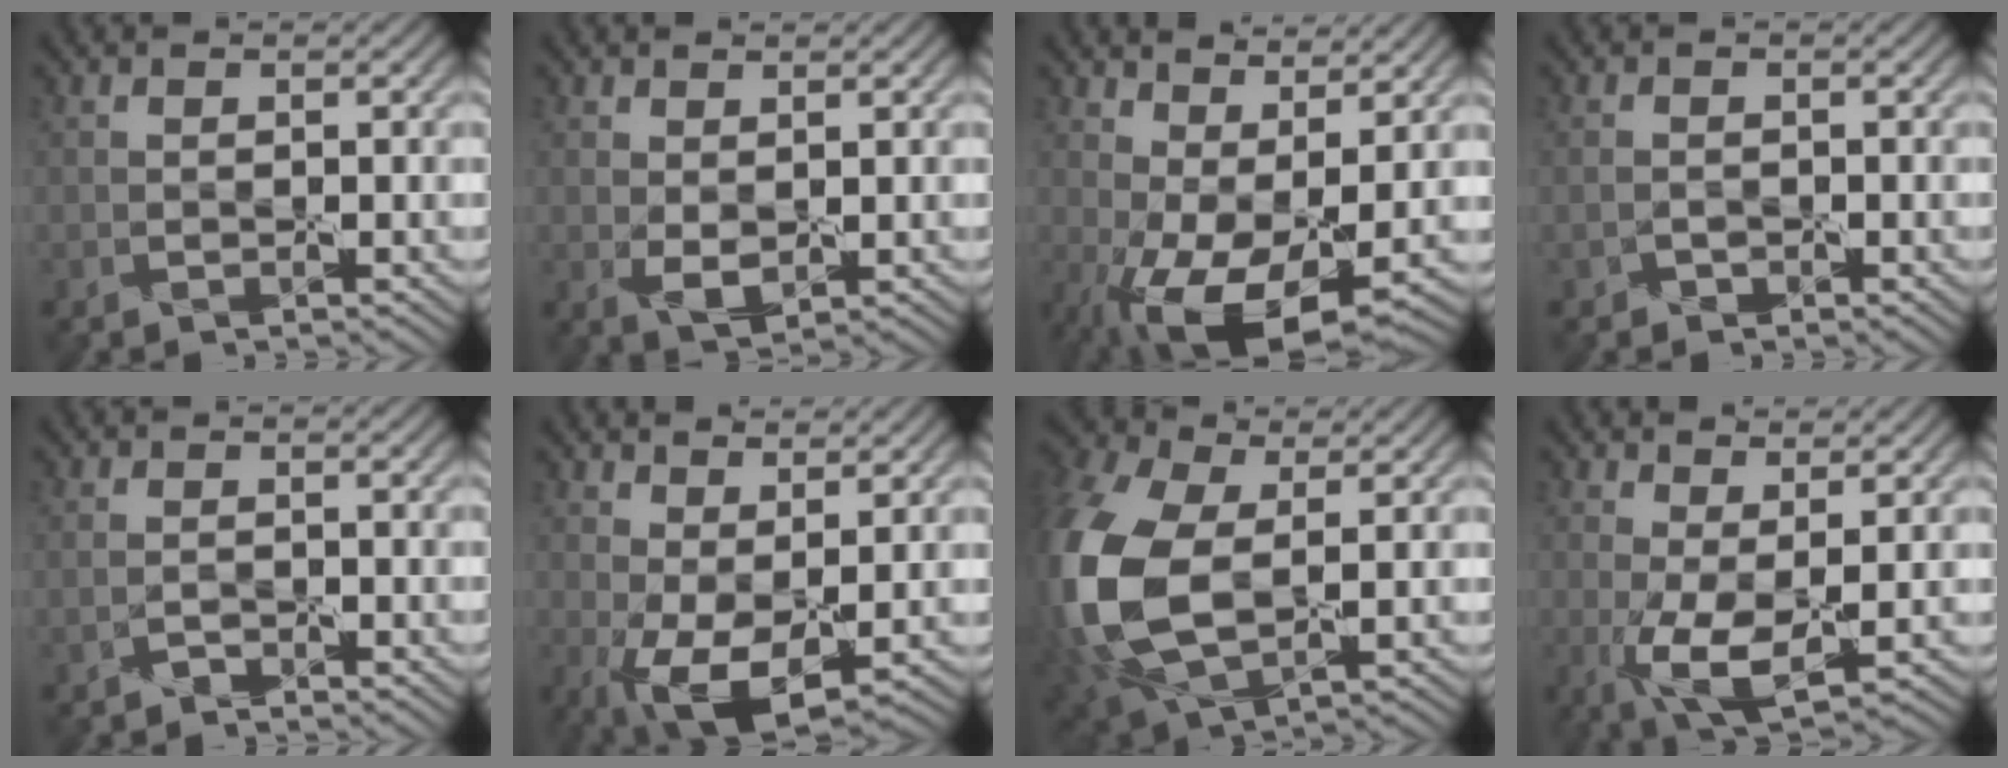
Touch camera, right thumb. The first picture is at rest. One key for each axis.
{"total": 2.3, "fx": 0.5, "fy": 1.3, "fz": 1.8, "tx": -0.043, "ty": -0.008, "tz": 0.016}
{"total": 11.9, "fx": -1.4, "fy": 5.5, "fz": 10.4, "tx": -0.200, "ty": -0.016, "tz": -0.014}
{"total": 1.0, "fx": -0.5, "fy": 0.8, "fz": 0.4, "tx": -0.008, "ty": -0.002, "tz": -0.010}
{"total": 1.3, "fx": -1.1, "fy": 0.5, "fz": 0.5, "tx": -0.013, "ty": 0.001, "tz": -0.024}
{"total": 7.8, "fx": 0.0, "fy": 3.7, "fz": 6.9, "tx": -0.145, "ty": -0.010, "tz": 0.002}
{"total": 16.8, "fx": 0.2, "fy": 10.7, "fz": 12.9, "tx": -0.355, "ty": -0.026, "tz": 0.010}
{"total": 5.9, "fx": 0.1, "fy": 2.3, "fz": 5.4, "tx": -0.121, "ty": -0.005, "tz": 0.004}